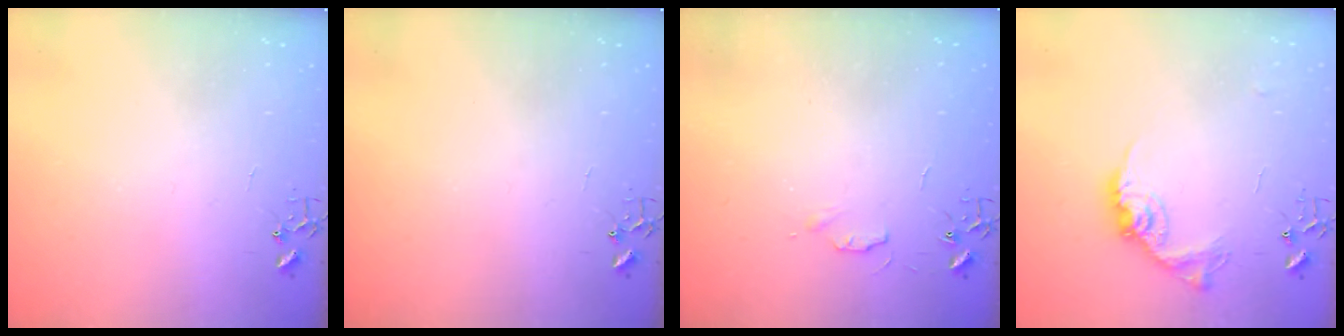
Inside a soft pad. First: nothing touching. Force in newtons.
{"total": 0.0}
{"total": 4.6, "press": 4.6, "slide": 0.7}
{"total": 12.6, "press": 12.6, "slide": 0.5}